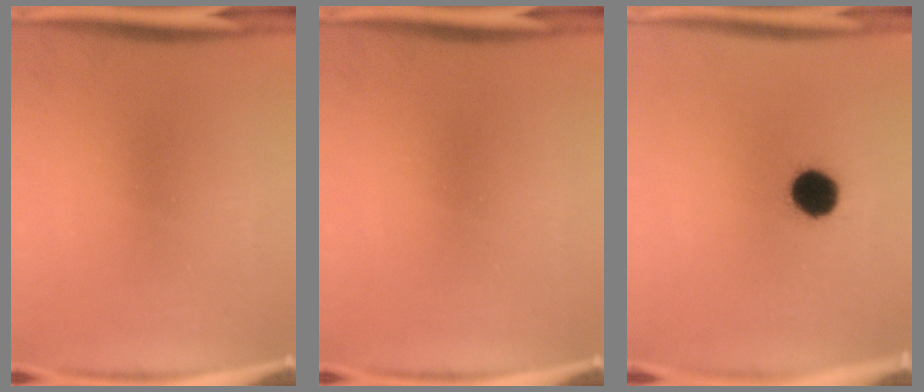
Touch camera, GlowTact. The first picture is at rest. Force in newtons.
{"total": 0.0}
{"total": 8.6}